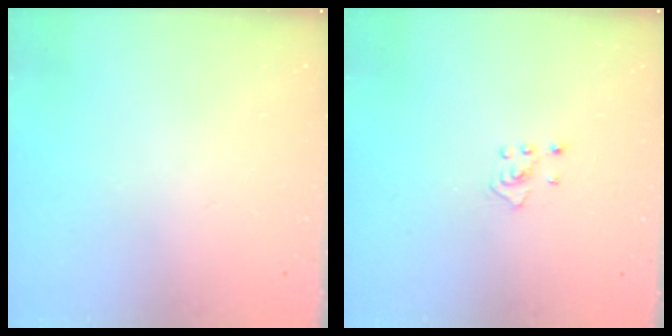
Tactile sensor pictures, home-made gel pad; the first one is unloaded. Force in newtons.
{"total": 2.4, "press": 2.4, "slide": 0.5}